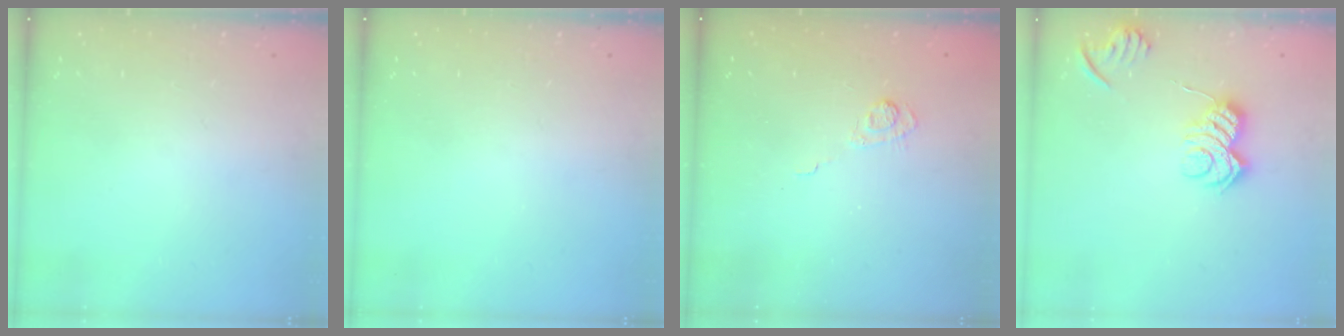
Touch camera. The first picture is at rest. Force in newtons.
{"total": 0.0}
{"total": 3.8, "press": 3.5, "slide": 1.6}
{"total": 10.7, "press": 10.7, "slide": 0.3}